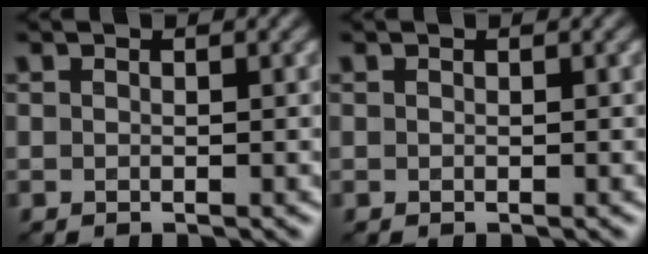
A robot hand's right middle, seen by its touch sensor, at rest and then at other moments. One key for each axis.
{"total": 0.0}